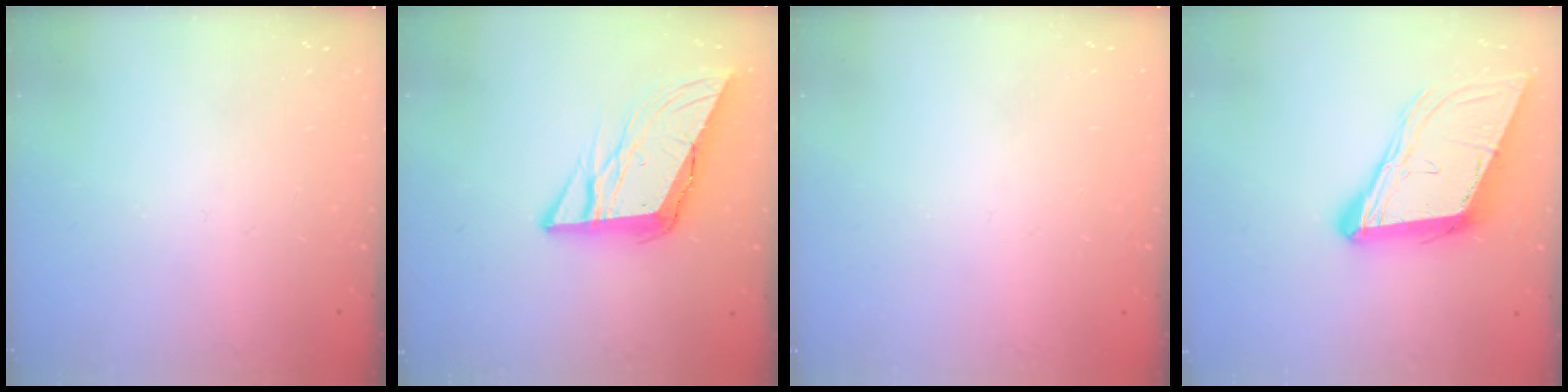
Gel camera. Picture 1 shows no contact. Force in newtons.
{"total": 11.4, "press": 11.2, "slide": 1.9}
{"total": 1.6, "press": 1.6, "slide": 0.1}
{"total": 12.8, "press": 12.3, "slide": 3.6}